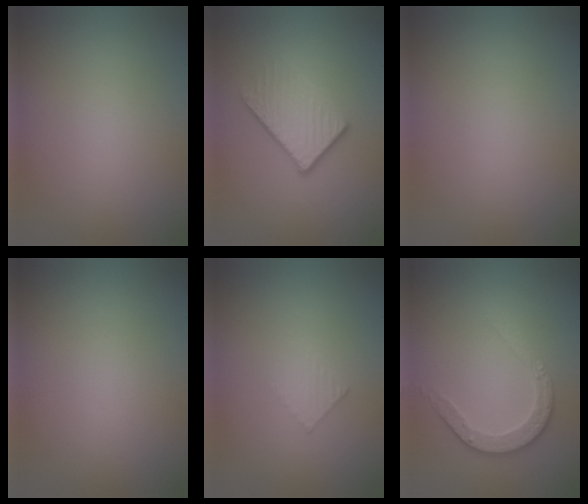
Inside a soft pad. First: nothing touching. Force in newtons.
{"total": 4.1, "press": 2.7, "slide": 3.1}
{"total": 0.0}
{"total": 0.0}
{"total": 1.1, "press": 1.1, "slide": 0.0}
{"total": 3.3, "press": 2.6, "slide": 2.1}